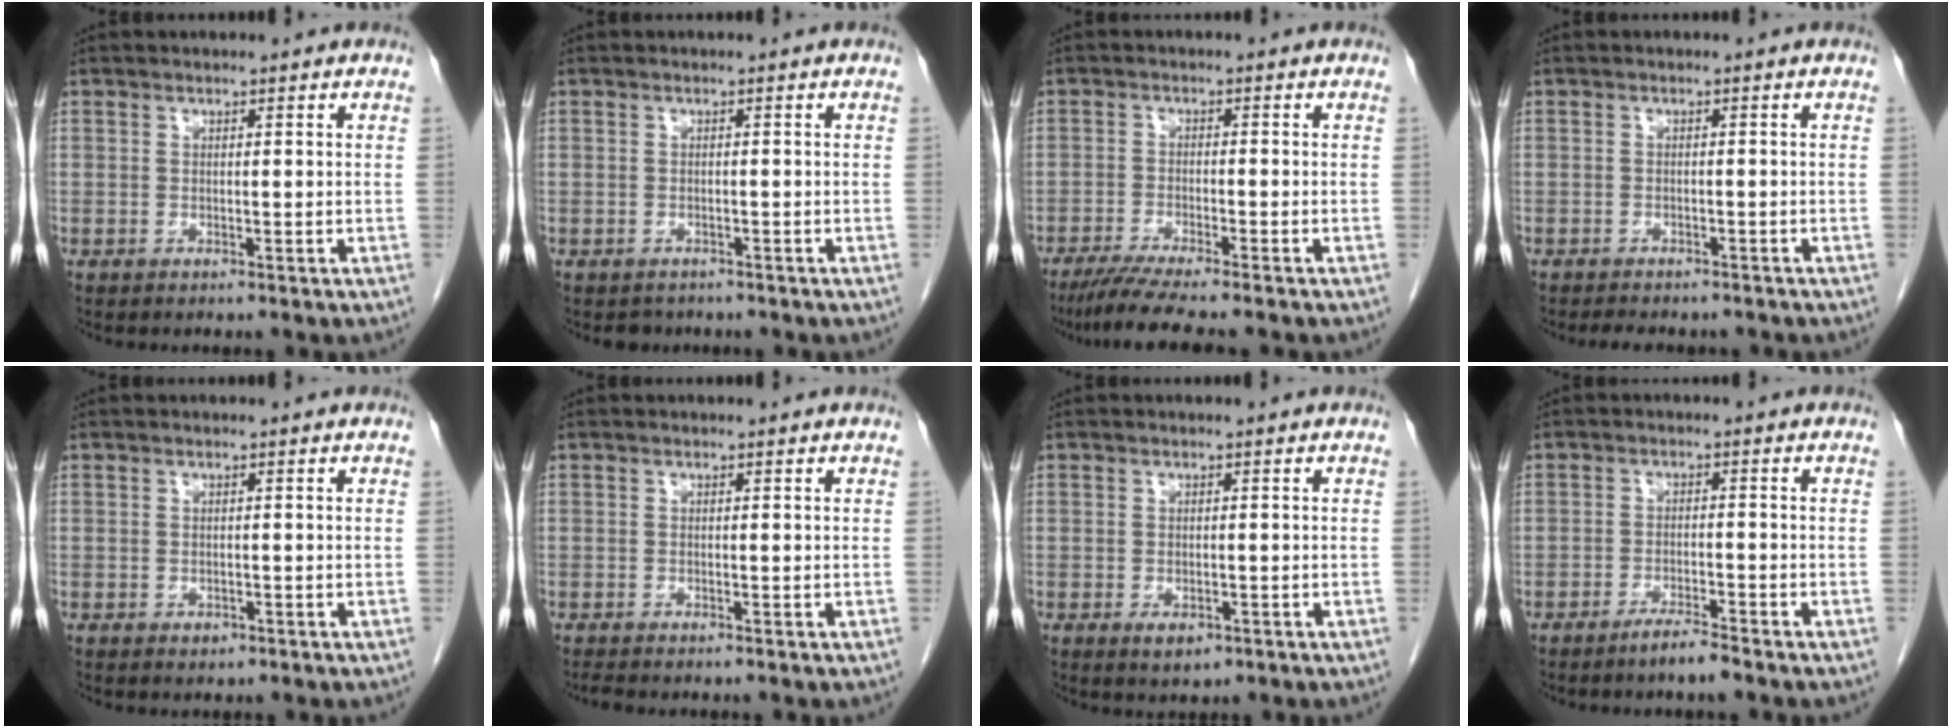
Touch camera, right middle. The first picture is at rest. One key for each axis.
{"total": 1.8, "fx": -1.4, "fy": 1.0, "fz": -0.1, "tx": -0.005, "ty": 0.002, "tz": -0.023}
{"total": 7.8, "fx": -6.5, "fy": -0.4, "fz": 4.3, "tx": -0.063, "ty": -0.022, "tz": -0.106}
{"total": 5.8, "fx": -5.1, "fy": 1.9, "fz": 2.0, "tx": -0.028, "ty": 0.000, "tz": -0.064}
{"total": 0.8, "fx": -0.4, "fy": 0.6, "fz": 0.4, "tx": -0.004, "ty": 0.002, "tz": -0.002}
{"total": 0.8, "fx": -0.7, "fy": -0.1, "fz": 0.3, "tx": -0.010, "ty": -0.002, "tz": -0.015}
{"total": 2.4, "fx": -1.1, "fy": 1.3, "fz": 1.7, "tx": -0.022, "ty": -0.001, "tz": -0.006}
{"total": 3.3, "fx": -2.7, "fy": 0.1, "fz": 1.8, "tx": -0.033, "ty": -0.002, "tz": -0.049}